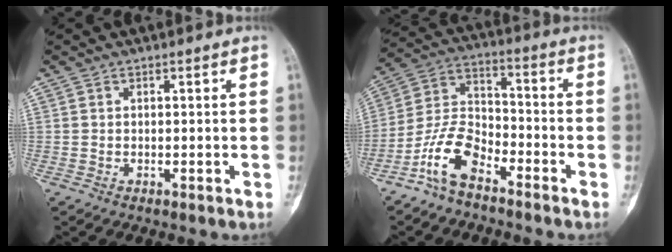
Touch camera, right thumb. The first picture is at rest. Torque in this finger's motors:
{"motor_torque": [0.23, 0.37, 0.90, -0.58, 0.07]}